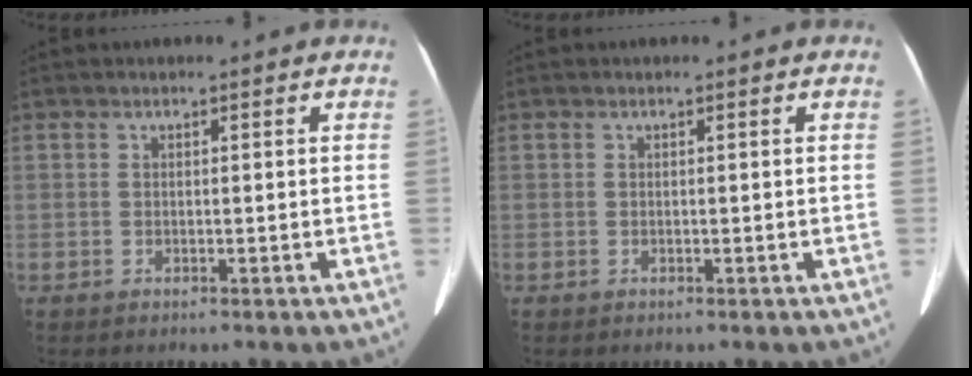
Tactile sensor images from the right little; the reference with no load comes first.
{"total": 0.0}